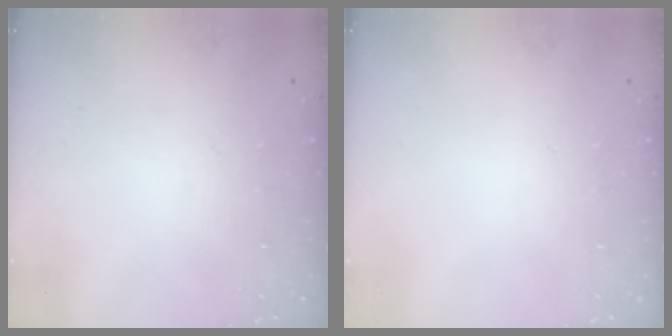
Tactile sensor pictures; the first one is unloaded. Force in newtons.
{"total": 0.0}